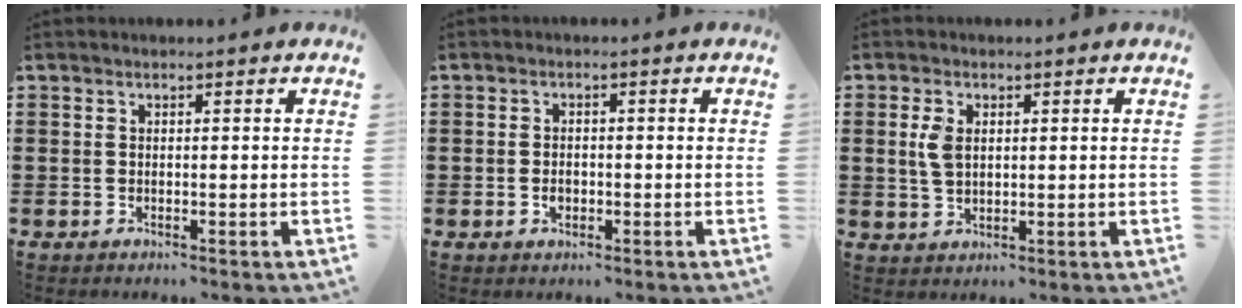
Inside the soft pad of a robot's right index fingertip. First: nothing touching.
{"total": 1.8, "force": [-0.5, 1.2, 1.1], "torque": [-0.023, 0.003, -0.012]}
{"total": 3.8, "force": [0.8, 2.2, 3.0], "torque": [-0.071, 0.006, 0.011]}